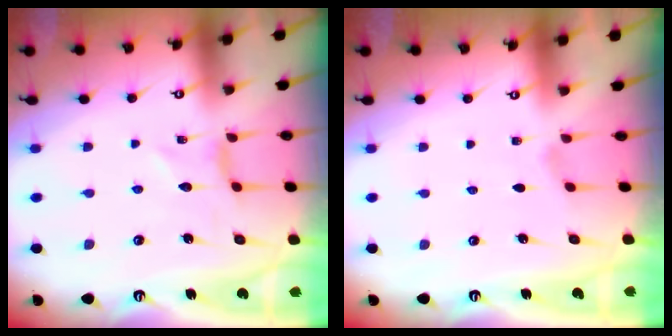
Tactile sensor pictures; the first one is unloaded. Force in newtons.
{"total": 0.6, "press": 0.5, "slide": 0.2}